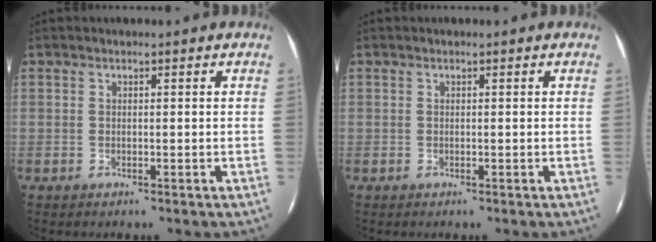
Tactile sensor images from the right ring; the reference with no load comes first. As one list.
[{"total": 0.0}]